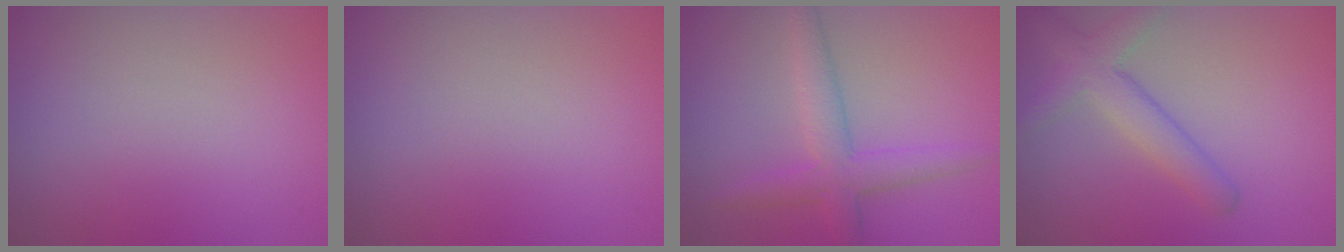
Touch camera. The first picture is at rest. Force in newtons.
{"total": 0.0}
{"total": 3.8, "press": 3.8, "slide": 0.0}
{"total": 3.8, "press": 3.8, "slide": 0.2}